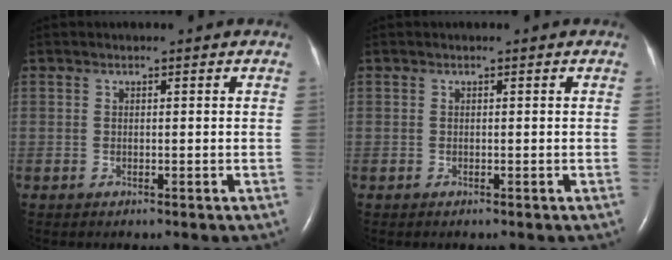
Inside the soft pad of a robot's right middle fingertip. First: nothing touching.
{"total": 0.0}